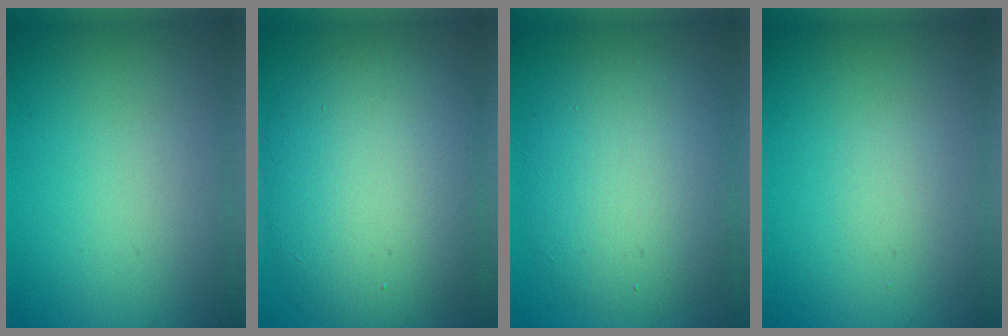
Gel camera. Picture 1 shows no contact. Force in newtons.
{"total": 10.7, "press": 10.7, "slide": 0.5}
{"total": 7.5, "press": 7.5, "slide": 0.3}
{"total": 0.6, "press": 0.6, "slide": 0.0}